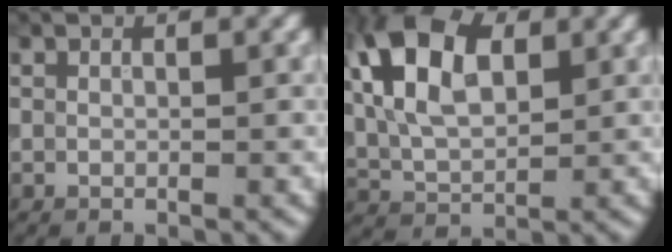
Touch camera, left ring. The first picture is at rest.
{"total": 9.8, "force": [2.8, 5.6, 7.6], "torque": [-0.176, 0.019, 0.046]}